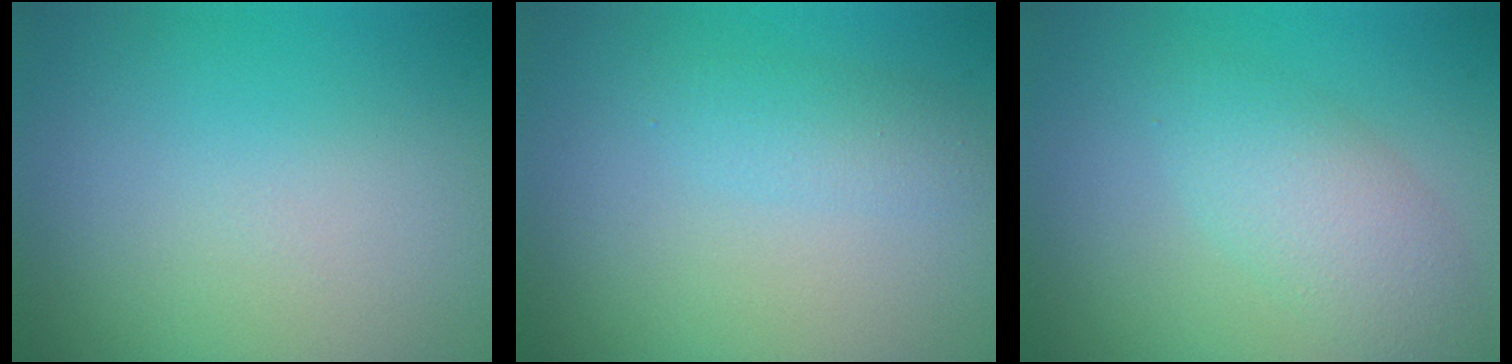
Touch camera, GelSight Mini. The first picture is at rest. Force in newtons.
{"total": 1.8, "press": 1.8, "slide": 0.1}
{"total": 3.4, "press": 3.4, "slide": 0.1}